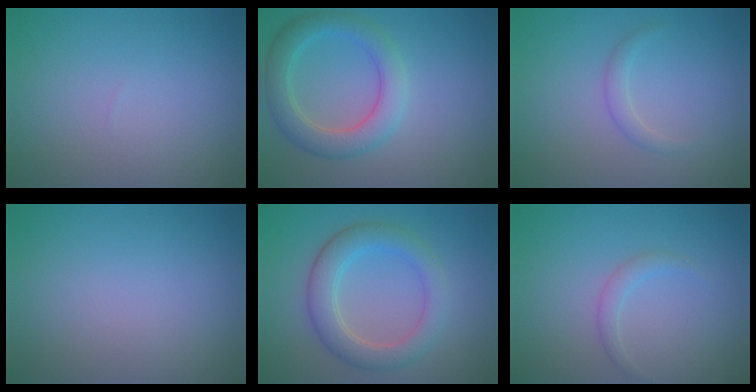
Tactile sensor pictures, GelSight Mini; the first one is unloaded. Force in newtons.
{"total": 4.2, "press": 4.2, "slide": 0.3}
{"total": 1.2, "press": 1.1, "slide": 0.1}
{"total": 0.0}
{"total": 4.5, "press": 4.5, "slide": 0.4}
{"total": 1.1, "press": 1.1, "slide": 0.1}